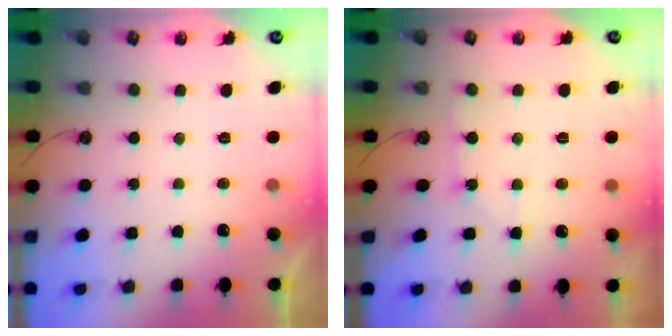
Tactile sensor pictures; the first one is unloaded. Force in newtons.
{"total": 4.0, "press": 4.0, "slide": 0.6}